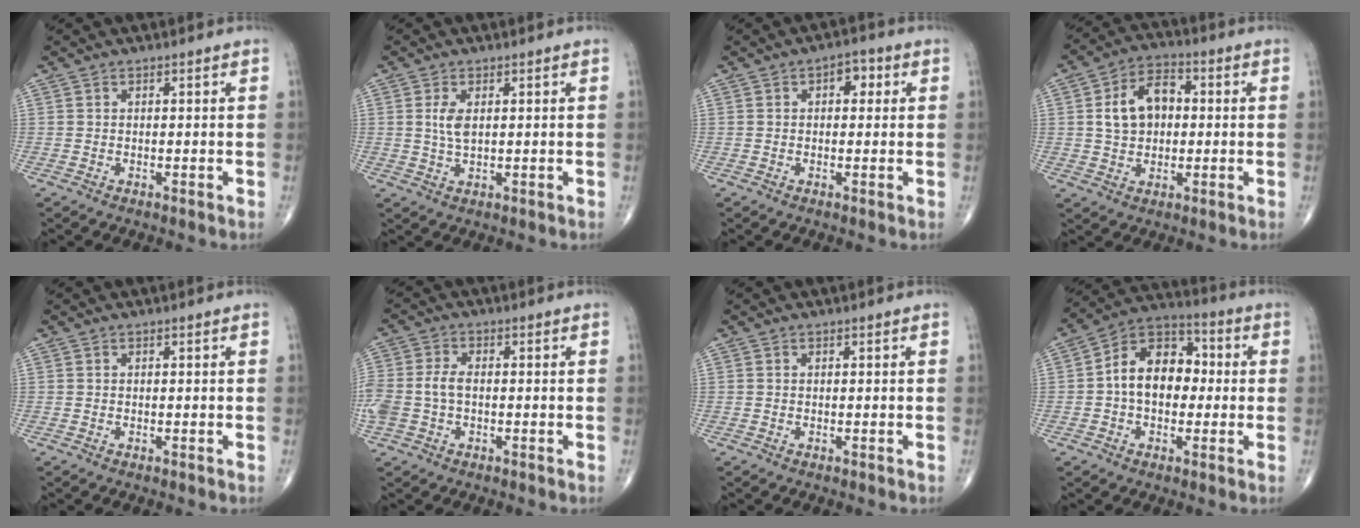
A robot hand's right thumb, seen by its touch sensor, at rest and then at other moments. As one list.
[{"total": 3.4, "force": [0.8, 1.6, 2.9], "torque": [-0.062, -0.003, 0.017]}, {"total": 3.6, "force": [0.9, 2.3, 2.7], "torque": [-0.017, 0.005, 0.005]}, {"total": 10.1, "force": [1.1, 7.1, 7.1], "torque": [-0.106, 0.018, 0.014]}, {"total": 0.0}, {"total": 7.6, "force": [-0.9, 4.9, 5.8], "torque": [-0.148, 0.018, -0.019]}, {"total": 0.0}, {"total": 12.9, "force": [0.0, 8.9, 9.3], "torque": [-0.121, 0.036, -0.014]}]